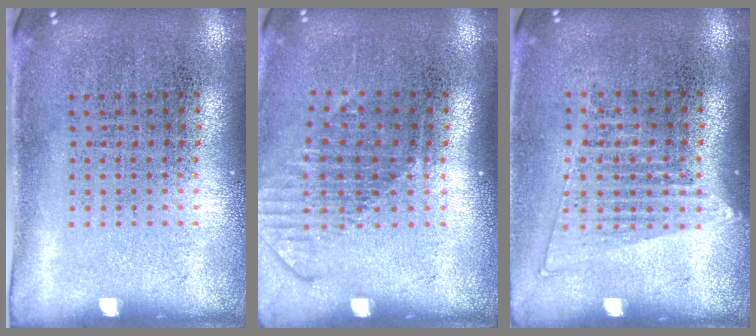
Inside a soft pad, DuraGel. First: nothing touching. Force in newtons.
{"total": 1.6, "press": 1.2, "slide": 1.0}
{"total": 1.4, "press": 1.2, "slide": 0.7}